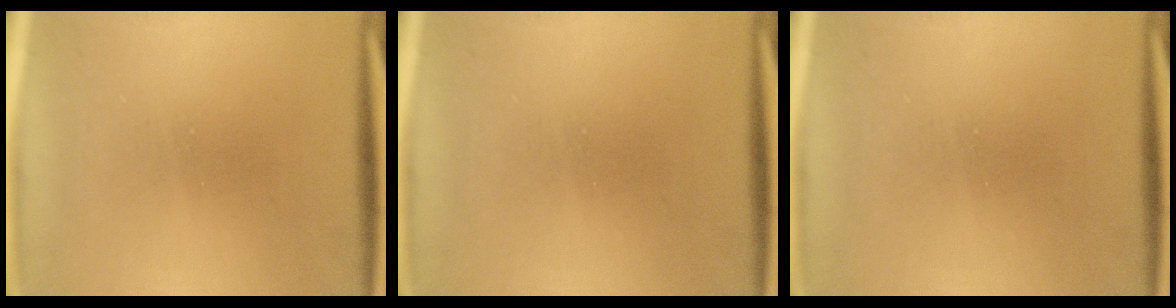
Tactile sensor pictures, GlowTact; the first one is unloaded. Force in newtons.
{"total": 0.0}
{"total": 0.0}